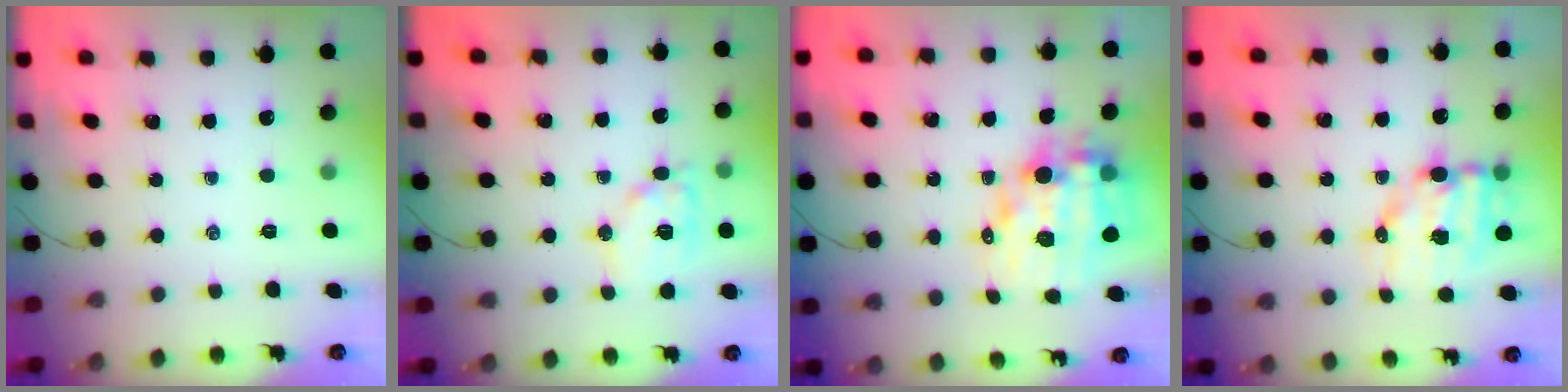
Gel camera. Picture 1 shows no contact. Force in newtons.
{"total": 12.4, "press": 12.3, "slide": 1.2}
{"total": 14.1, "press": 13.6, "slide": 3.5}
{"total": 10.8, "press": 10.7, "slide": 1.5}